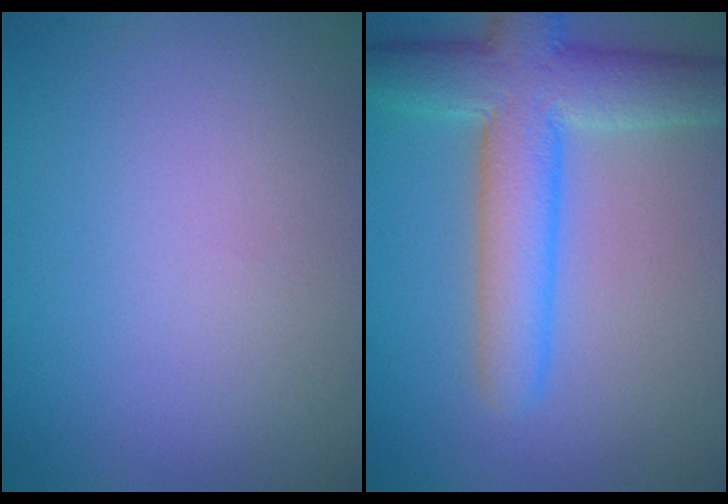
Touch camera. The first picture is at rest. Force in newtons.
{"total": 7.7, "press": 7.7, "slide": 0.3}